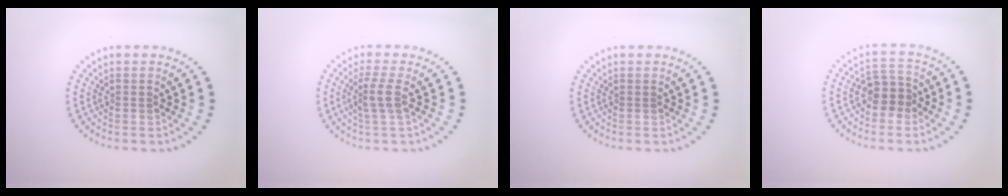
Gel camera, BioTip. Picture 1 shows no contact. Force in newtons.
{"total": 2.2, "press": 1.7, "slide": 1.4}
{"total": 0.0}
{"total": 2.7, "press": 2.5, "slide": 1.2}